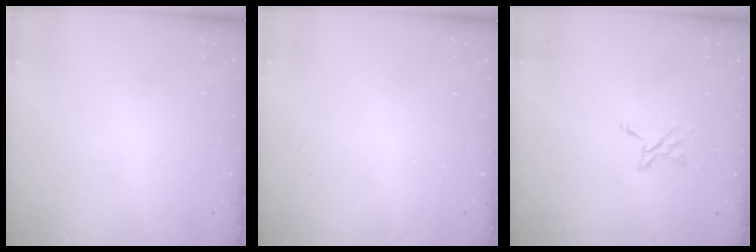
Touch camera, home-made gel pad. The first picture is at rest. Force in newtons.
{"total": 0.0}
{"total": 3.9, "press": 3.8, "slide": 0.4}